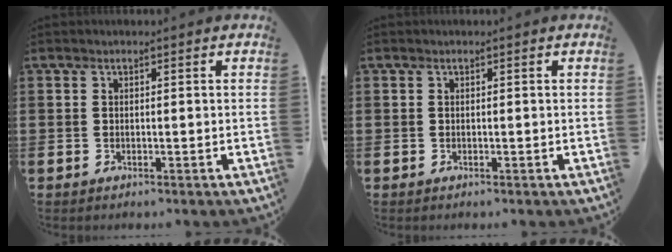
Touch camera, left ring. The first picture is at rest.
{"total": 0.0}